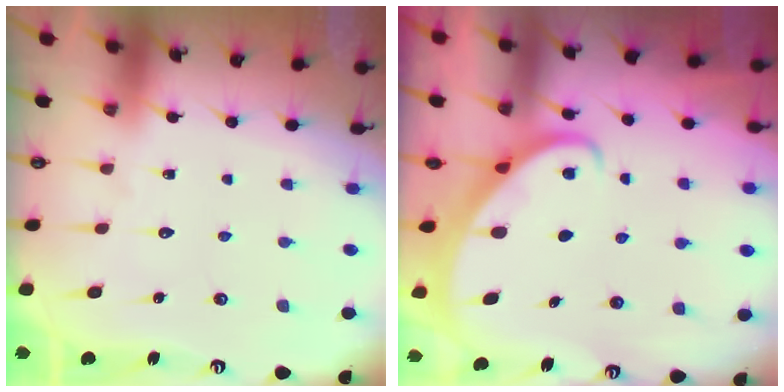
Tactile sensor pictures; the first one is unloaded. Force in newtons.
{"total": 2.2, "press": 2.2, "slide": 0.3}